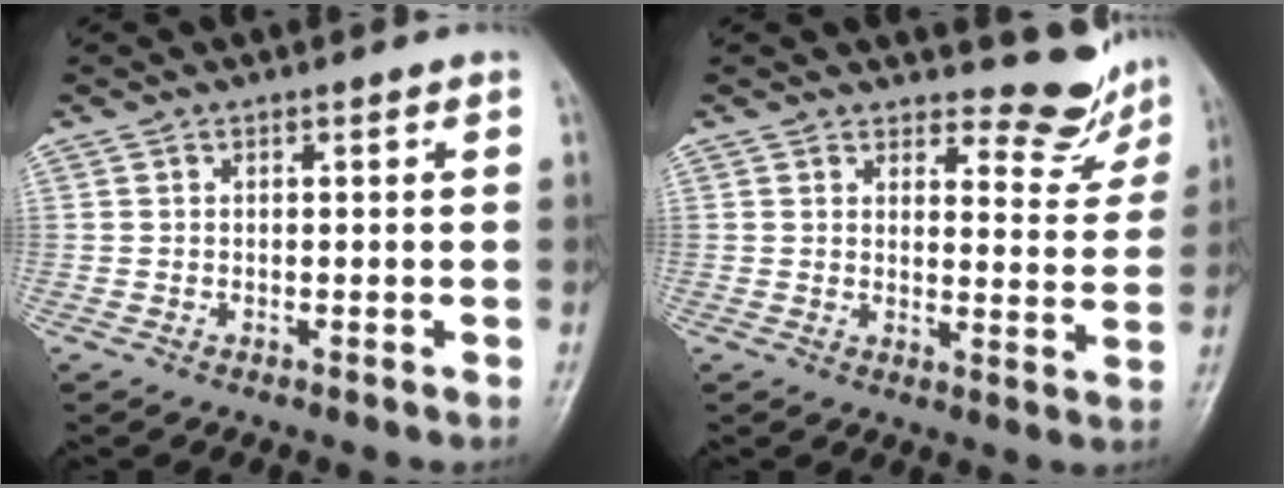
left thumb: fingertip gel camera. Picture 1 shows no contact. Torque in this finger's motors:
{"motor_torque": [0.13, 0.21, -0.40, -0.18, 0.01]}